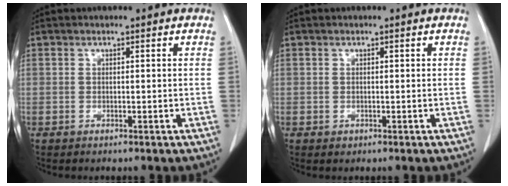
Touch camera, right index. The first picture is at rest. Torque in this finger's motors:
{"motor_torque": [-0.08, -0.15, -0.04, -0.03]}